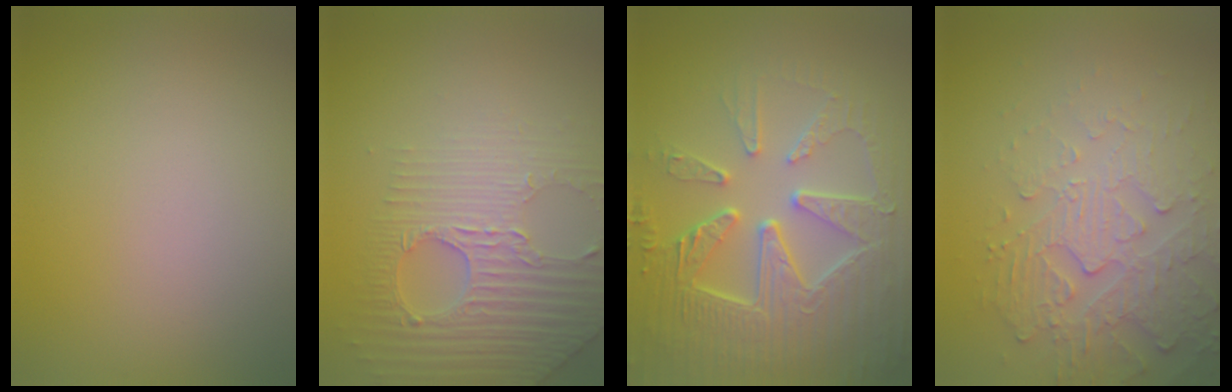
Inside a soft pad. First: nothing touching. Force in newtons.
{"total": 4.2, "press": 4.1, "slide": 1.1}
{"total": 9.1, "press": 6.5, "slide": 6.3}
{"total": 4.3, "press": 4.1, "slide": 1.3}